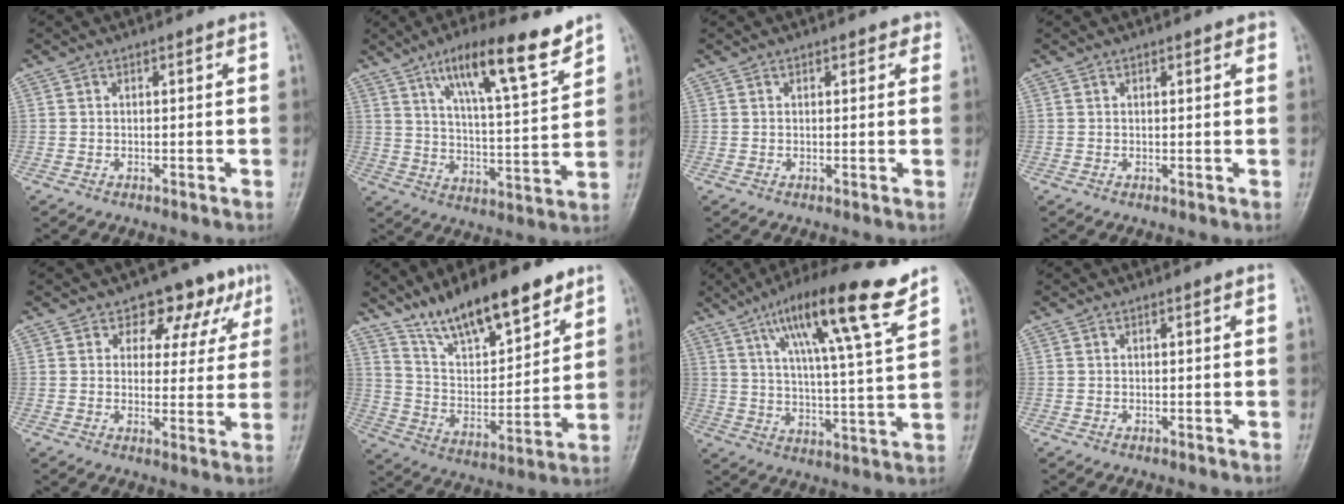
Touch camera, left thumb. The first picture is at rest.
{"total": 15.3, "force": [10.1, 3.3, 11.1], "torque": [-0.163, -0.049, 0.170]}
{"total": 1.7, "force": [1.1, 1.0, 0.8], "torque": [0.007, -0.003, 0.008]}
{"total": 1.3, "force": [0.8, 0.6, 0.8], "torque": [-0.003, -0.002, 0.007]}
{"total": 9.3, "force": [5.4, 6.3, 4.2], "torque": [-0.001, -0.018, 0.059]}
{"total": 17.1, "force": [12.6, 5.6, 10.2], "torque": [-0.133, -0.067, 0.224]}
{"total": 17.6, "force": [10.8, 2.0, 13.7], "torque": [-0.214, -0.040, 0.175]}
{"total": 0.0}